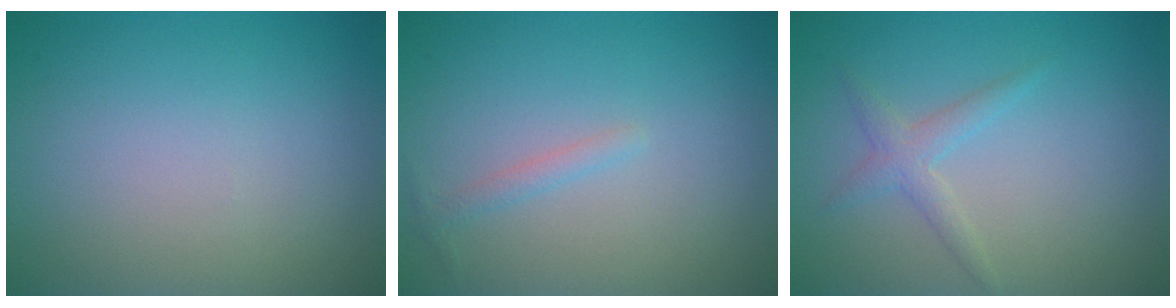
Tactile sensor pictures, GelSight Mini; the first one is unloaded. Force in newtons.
{"total": 0.9, "press": 0.9, "slide": 0.0}
{"total": 1.8, "press": 1.8, "slide": 0.1}